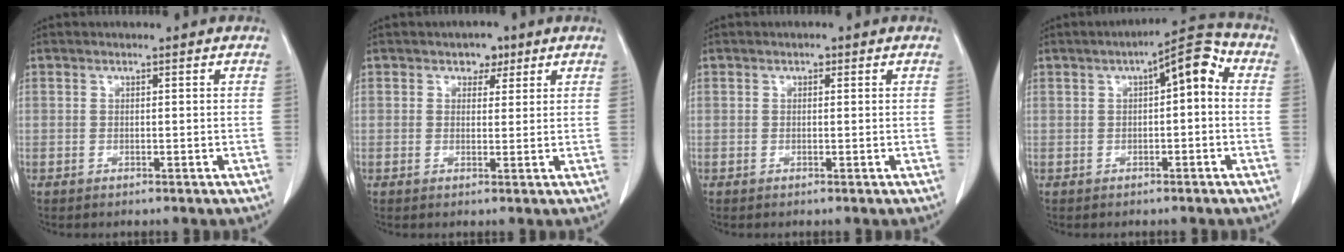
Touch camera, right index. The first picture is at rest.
{"total": 2.6, "force": [1.5, 1.9, 1.1], "torque": [-0.010, 0.004, 0.018]}
{"total": 0.6, "force": [0.2, 0.5, 0.3], "torque": [-0.004, 0.003, 0.002]}
{"total": 6.8, "force": [1.2, 1.9, 6.4], "torque": [-0.091, 0.034, 0.010]}